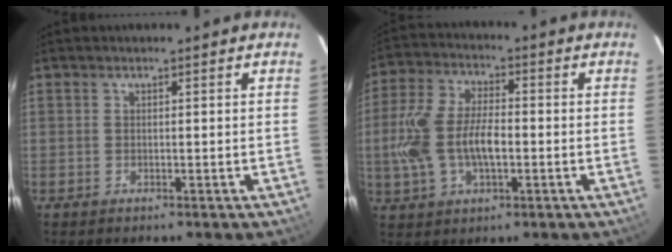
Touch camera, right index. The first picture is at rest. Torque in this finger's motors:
{"motor_torque": [0.43, -0.03, 0.34, 0.15]}